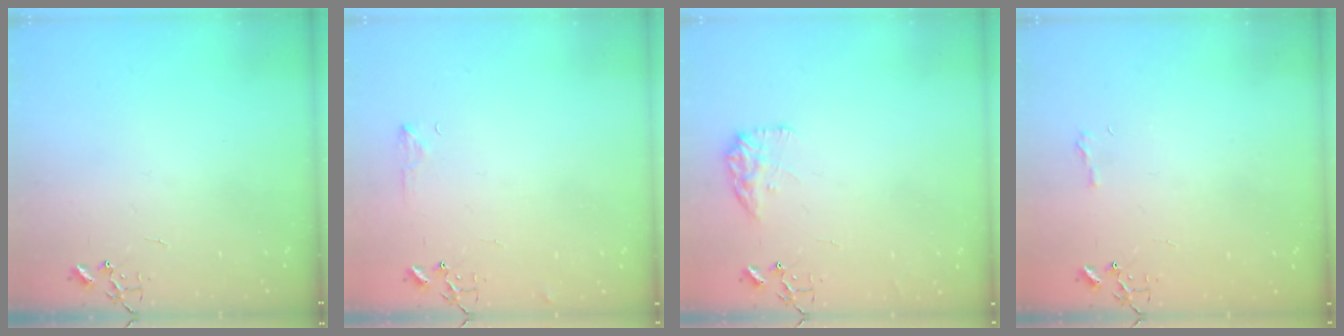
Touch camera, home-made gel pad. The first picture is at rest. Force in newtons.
{"total": 6.1, "press": 6.0, "slide": 0.9}
{"total": 10.1, "press": 10.1, "slide": 0.5}
{"total": 6.0, "press": 6.0, "slide": 0.6}